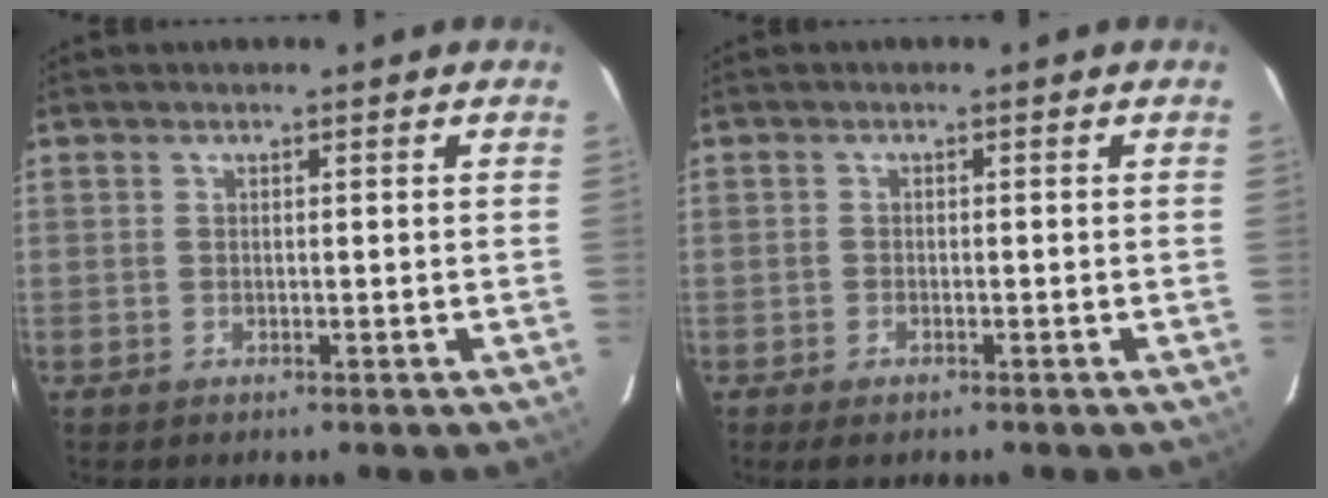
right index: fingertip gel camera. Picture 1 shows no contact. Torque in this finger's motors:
{"motor_torque": [0.28, -0.01, 0.00, 0.02]}